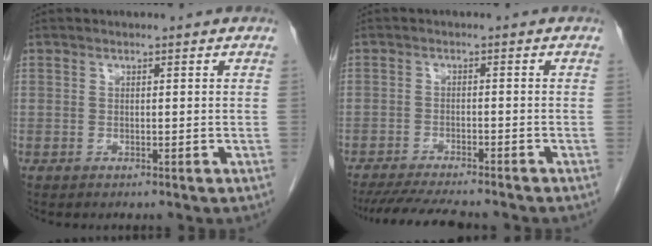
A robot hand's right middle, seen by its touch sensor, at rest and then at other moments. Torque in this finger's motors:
{"motor_torque": [0.52, -0.44, 0.06, 0.05]}